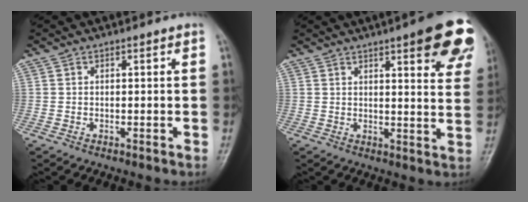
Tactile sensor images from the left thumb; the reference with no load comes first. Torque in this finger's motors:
{"motor_torque": [2.02, 1.68, 1.29, -1.48, 0.10]}